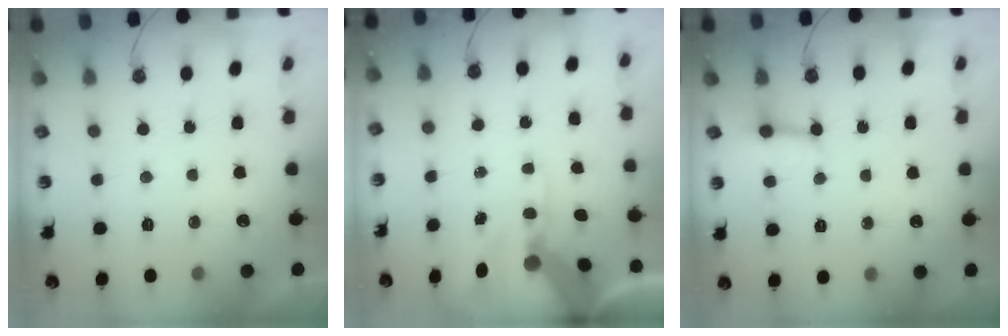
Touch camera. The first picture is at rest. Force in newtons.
{"total": 13.9, "press": 13.7, "slide": 1.9}
{"total": 3.1, "press": 3.0, "slide": 0.5}